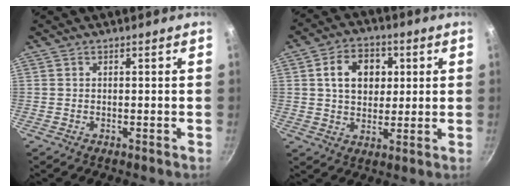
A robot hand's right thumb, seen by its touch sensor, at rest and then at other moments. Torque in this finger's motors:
{"motor_torque": [-0.63, 1.77, 1.09, -0.03, 0.05]}